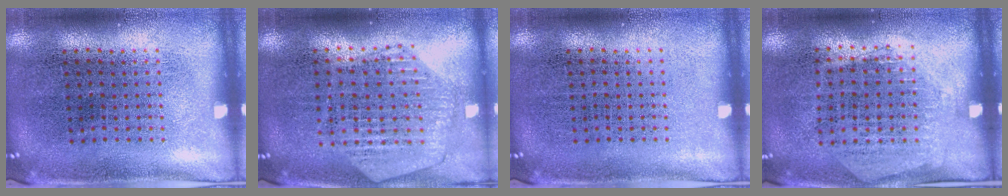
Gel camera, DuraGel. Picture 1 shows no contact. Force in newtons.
{"total": 1.1, "press": 1.1, "slide": 0.1}
{"total": 0.0}
{"total": 1.3, "press": 1.1, "slide": 0.7}